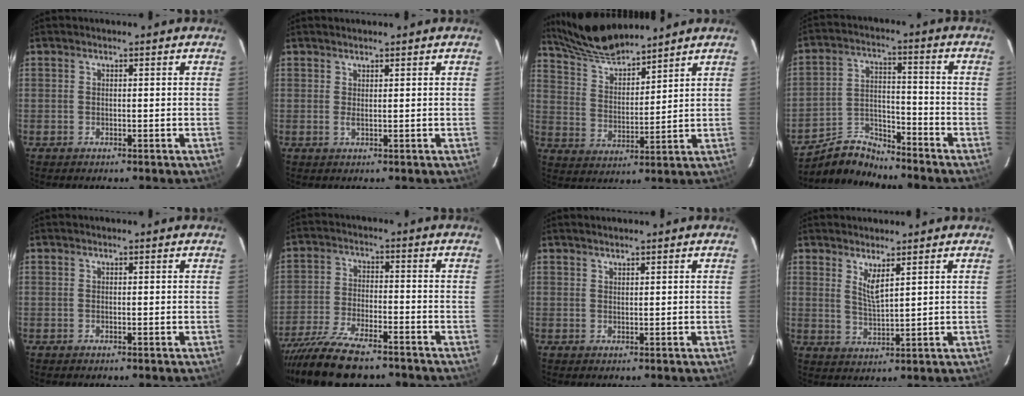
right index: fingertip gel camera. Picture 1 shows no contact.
{"total": 1.1, "force": [0.8, 0.0, 0.8], "torque": [-0.019, 0.001, 0.012]}
{"total": 12.2, "force": [11.1, 2.0, 4.5], "torque": [-0.087, 0.010, 0.209]}
{"total": 8.4, "force": [-8.0, 2.3, 1.1], "torque": [-0.031, 0.027, -0.151]}
{"total": 0.0}
{"total": 14.2, "force": [-11.8, 3.6, 7.1], "torque": [-0.158, -0.033, -0.204]}
{"total": 1.0, "force": [0.9, 0.0, 0.3], "torque": [-0.006, 0.002, 0.016]}
{"total": 3.7, "force": [2.4, 0.4, 2.8], "torque": [-0.053, -0.010, 0.043]}